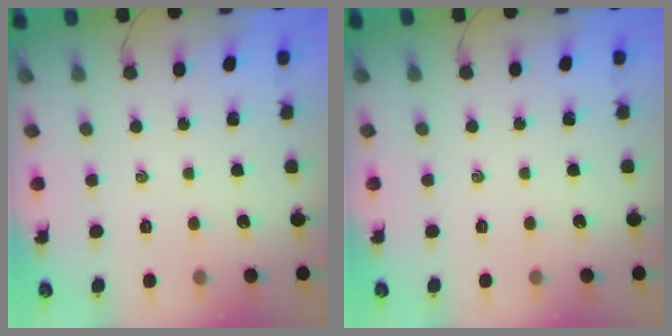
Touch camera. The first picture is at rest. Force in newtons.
{"total": 0.0}